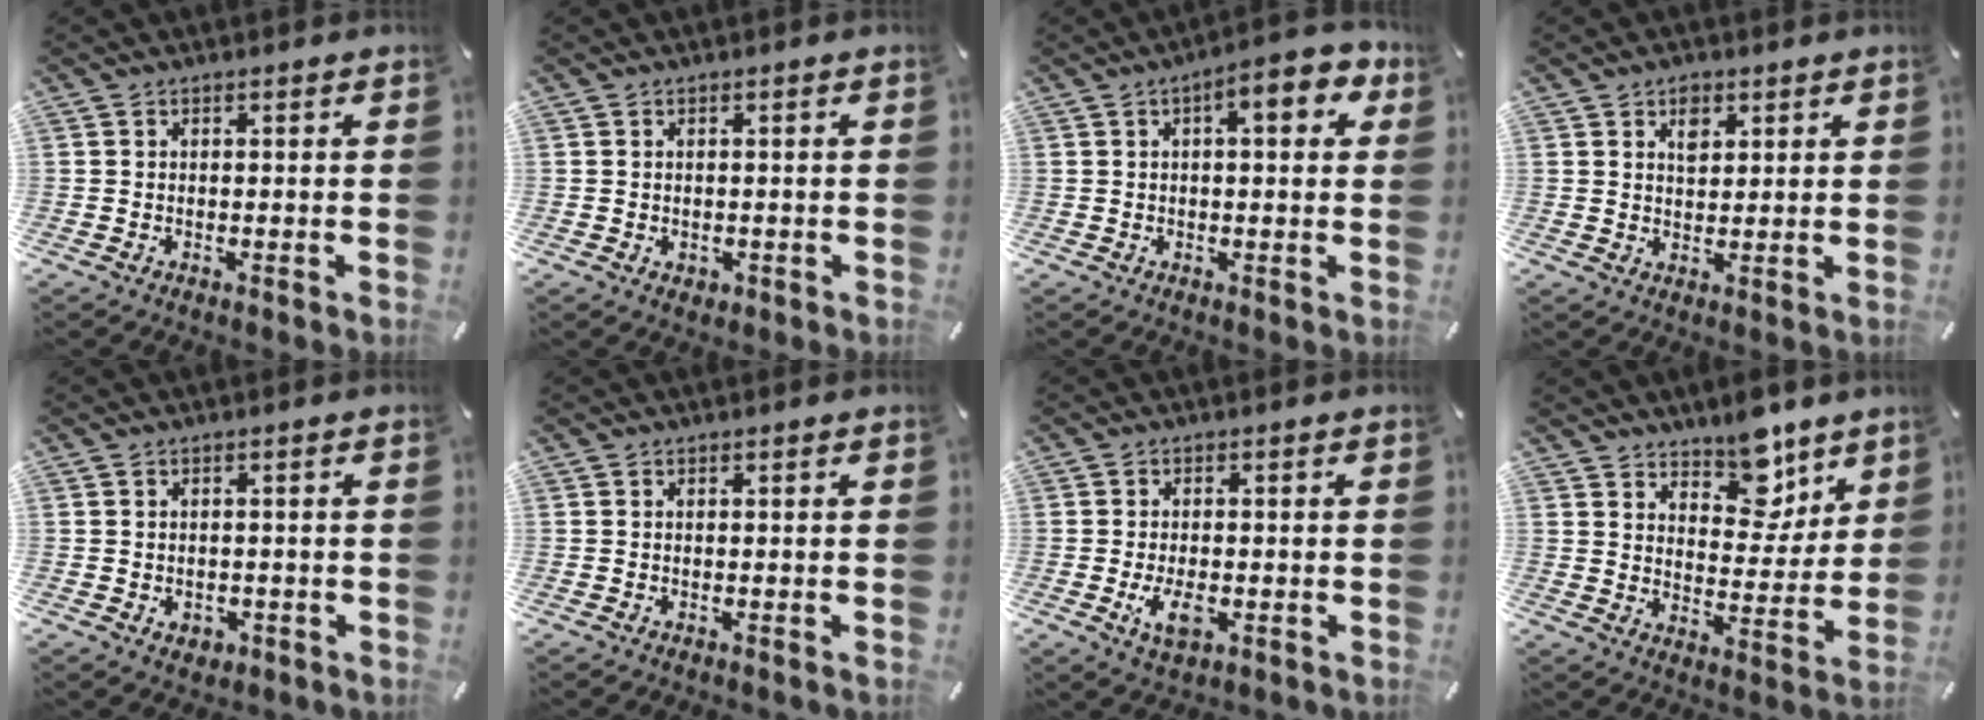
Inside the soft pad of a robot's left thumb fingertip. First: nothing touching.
{"total": 1.1, "force": [-0.1, 1.0, 0.3], "torque": [-0.007, 0.005, -0.004]}
{"total": 8.0, "force": [3.1, 2.8, 6.8], "torque": [-0.093, -0.010, 0.043]}
{"total": 3.5, "force": [1.8, 2.4, 1.8], "torque": [-0.015, -0.007, 0.029]}
{"total": 2.3, "force": [-0.6, 2.0, 0.9], "torque": [-0.008, 0.000, -0.015]}
{"total": 0.0}
{"total": 5.3, "force": [-1.3, 3.0, 4.2], "torque": [-0.088, -0.005, -0.027]}
{"total": 11.1, "force": [8.7, 5.8, 3.7], "torque": [-0.039, -0.067, 0.156]}